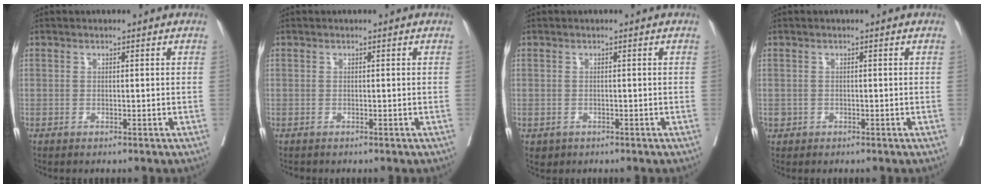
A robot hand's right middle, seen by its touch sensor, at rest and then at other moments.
{"total": 0.0}
{"total": 1.3, "force": [-0.7, 1.1, 0.3], "torque": [-0.007, 0.001, -0.003]}
{"total": 0.7, "force": [-0.2, 0.6, 0.0], "torque": [0.001, 0.004, -0.003]}